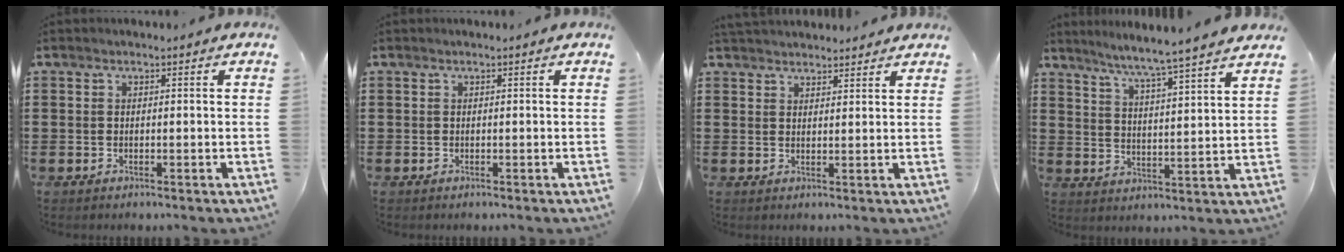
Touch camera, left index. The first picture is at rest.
{"total": 0.0}
{"total": 2.7, "force": [2.7, 0.4, 0.1], "torque": [-0.009, -0.002, 0.052]}
{"total": 5.4, "force": [4.9, -1.4, 1.7], "torque": [-0.055, -0.040, 0.078]}